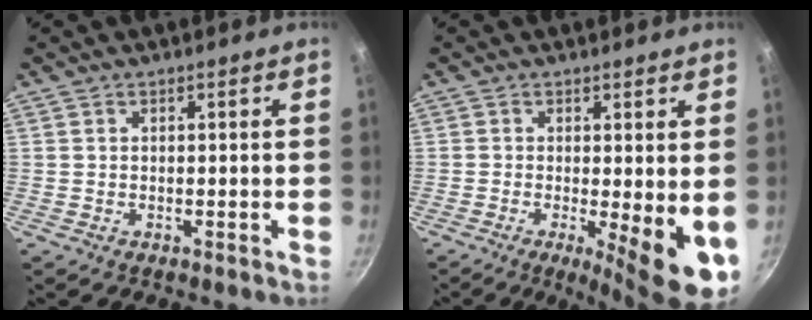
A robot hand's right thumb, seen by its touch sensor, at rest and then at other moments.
{"total": 9.5, "force": [-1.4, 2.3, 9.1], "torque": [-0.111, -0.014, -0.012]}